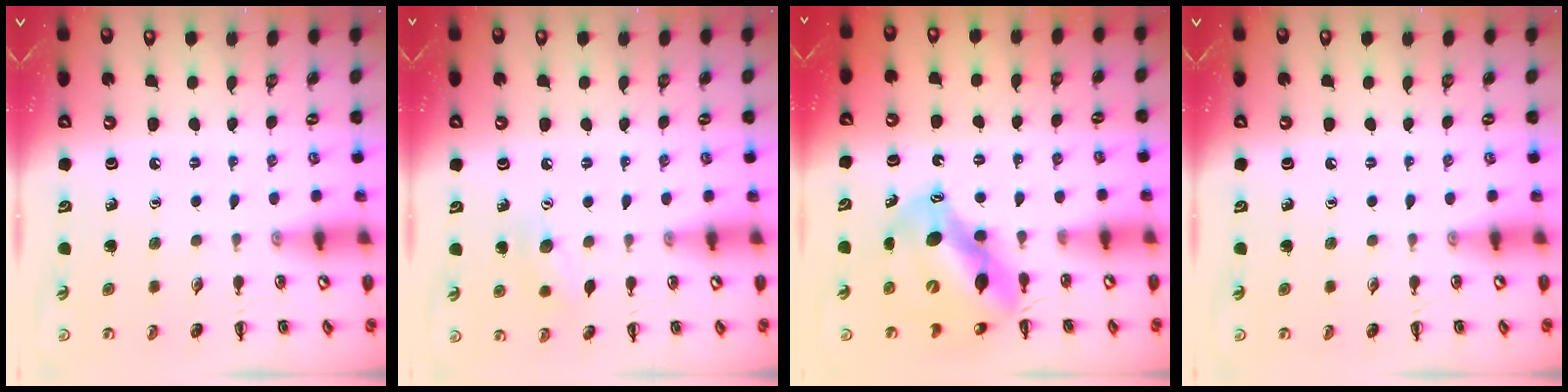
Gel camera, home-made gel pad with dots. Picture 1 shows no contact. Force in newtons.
{"total": 8.6, "press": 8.4, "slide": 1.7}
{"total": 12.6, "press": 12.1, "slide": 3.4}
{"total": 0.0}